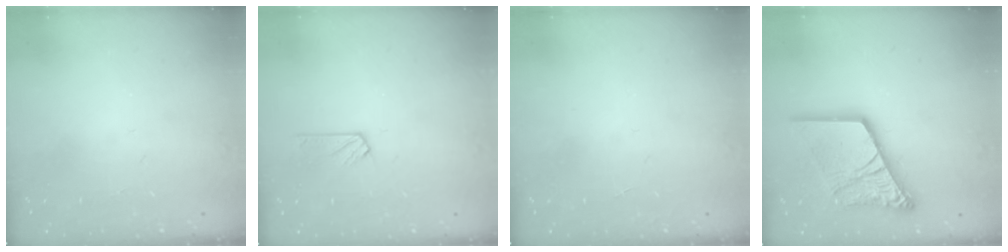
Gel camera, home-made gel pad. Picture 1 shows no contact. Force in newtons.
{"total": 3.0, "press": 3.0, "slide": 0.3}
{"total": 0.0}
{"total": 20.4, "press": 20.3, "slide": 2.4}